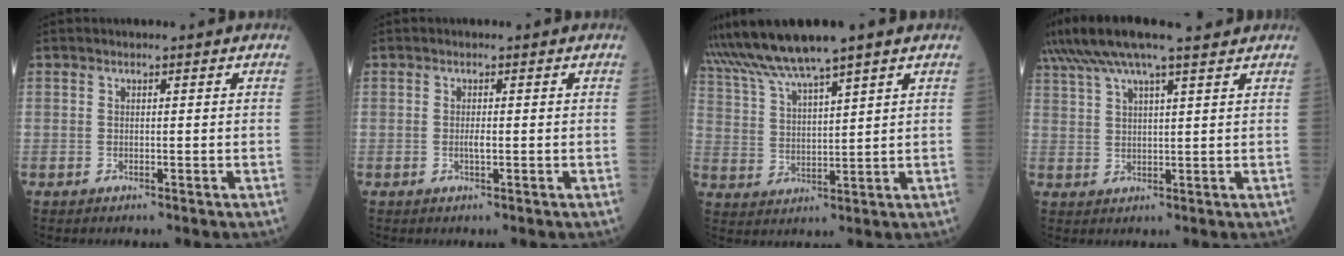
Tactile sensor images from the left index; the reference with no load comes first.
{"total": 1.0, "force": [-0.1, 0.2, 1.0], "torque": [-0.022, -0.001, -0.001]}
{"total": 10.6, "force": [8.9, -0.5, 5.7], "torque": [-0.120, 0.021, 0.170]}
{"total": 14.5, "force": [11.7, 1.3, 8.5], "torque": [-0.157, 0.047, 0.187]}